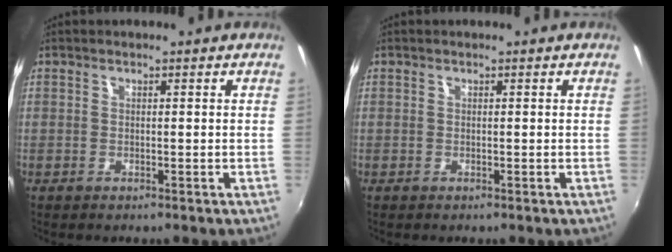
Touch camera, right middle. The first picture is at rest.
{"total": 0.0}